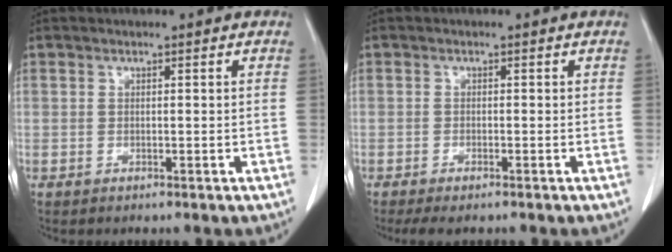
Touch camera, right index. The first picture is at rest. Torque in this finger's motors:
{"motor_torque": [0.31, -0.29, 0.12, 0.03]}